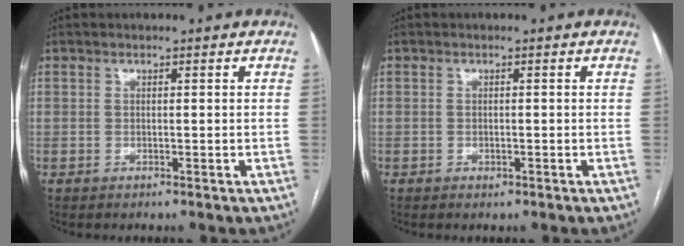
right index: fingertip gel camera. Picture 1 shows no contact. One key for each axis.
{"total": 0.6, "fx": -0.3, "fy": 0.4, "fz": 0.3, "tx": -0.005, "ty": 0.001, "tz": -0.003}